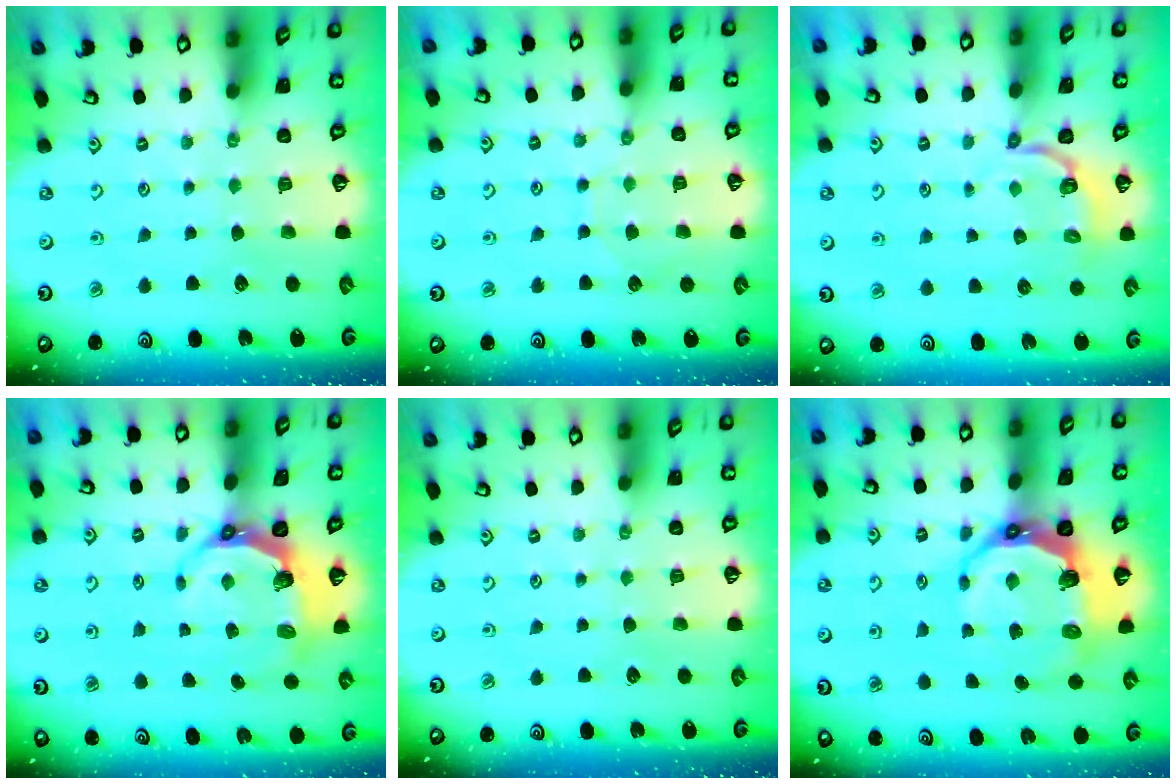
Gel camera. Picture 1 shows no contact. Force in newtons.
{"total": 6.1, "press": 6.1, "slide": 0.6}
{"total": 3.4, "press": 2.4, "slide": 2.5}
{"total": 6.9, "press": 5.2, "slide": 4.5}
{"total": 0.0}
{"total": 11.7, "press": 10.6, "slide": 4.9}